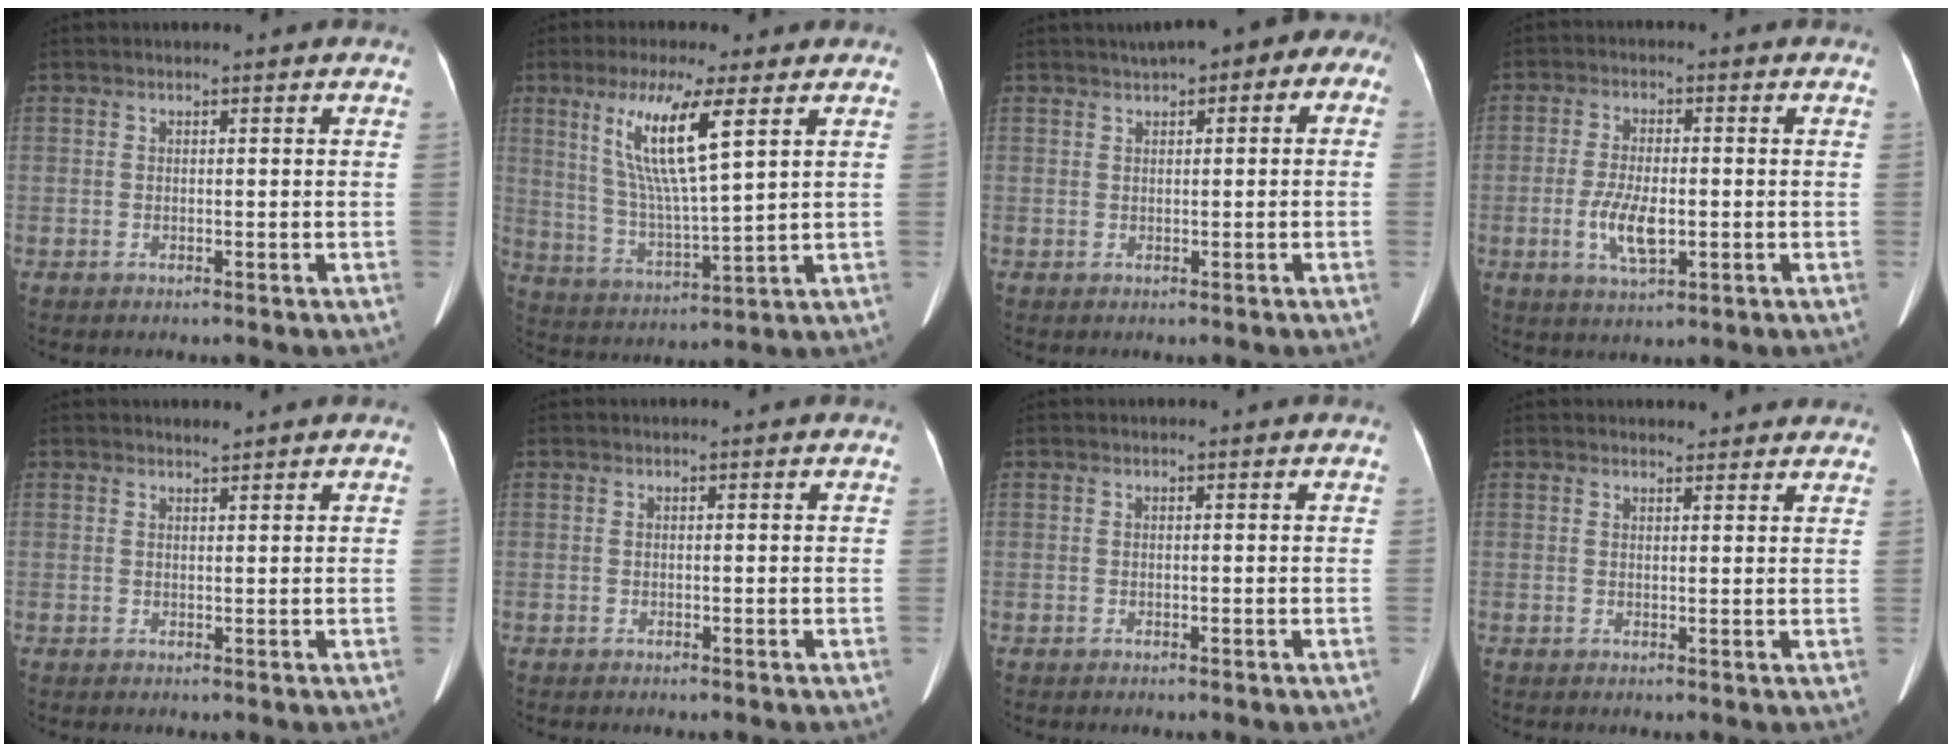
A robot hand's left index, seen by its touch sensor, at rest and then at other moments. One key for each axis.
{"total": 11.6, "fx": 5.0, "fy": 0.7, "fz": 10.4, "tx": -0.214, "ty": -0.004, "tz": 0.097}
{"total": 8.5, "fx": 4.2, "fy": 4.0, "fz": 6.3, "tx": -0.066, "ty": 0.043, "tz": 0.048}
{"total": 6.2, "fx": -1.5, "fy": 2.2, "fz": 5.6, "tx": -0.116, "ty": -0.004, "tz": -0.024}
{"total": 0.9, "fx": 0.9, "fy": 0.0, "fz": 0.1, "tx": -0.009, "ty": -0.002, "tz": 0.017}
{"total": 0.0}
{"total": 0.0}
{"total": 4.6, "fx": 4.3, "fy": 1.4, "fz": 0.8, "tx": -0.002, "ty": 0.006, "tz": 0.040}